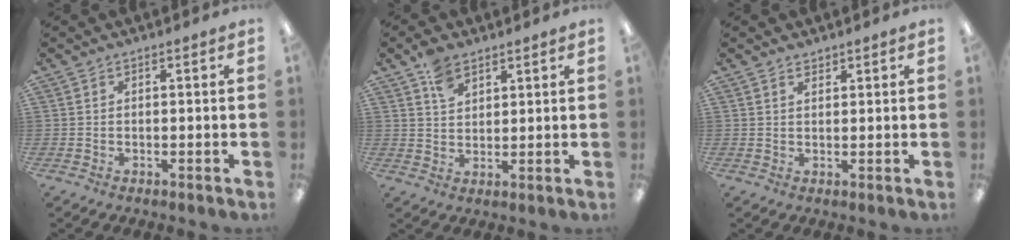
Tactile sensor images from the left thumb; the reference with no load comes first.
{"total": 5.9, "force": [4.0, 3.5, 2.6], "torque": [-0.047, -0.009, 0.074]}
{"total": 1.1, "force": [0.9, 0.4, 0.4], "torque": [-0.008, 0.000, 0.017]}